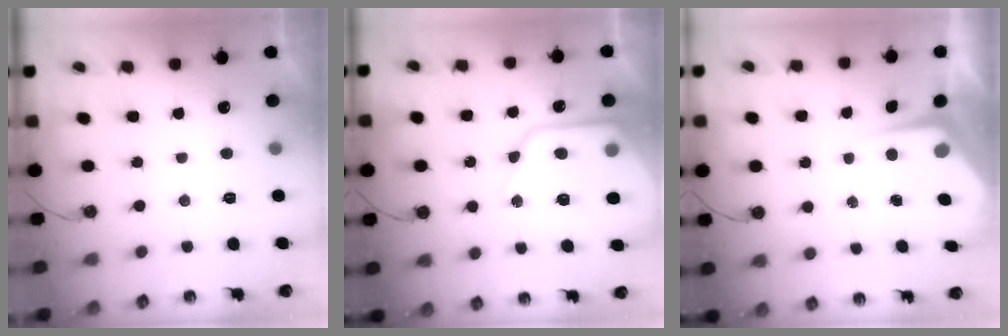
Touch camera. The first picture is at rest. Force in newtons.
{"total": 15.9, "press": 15.8, "slide": 1.6}
{"total": 4.8, "press": 4.8, "slide": 0.4}